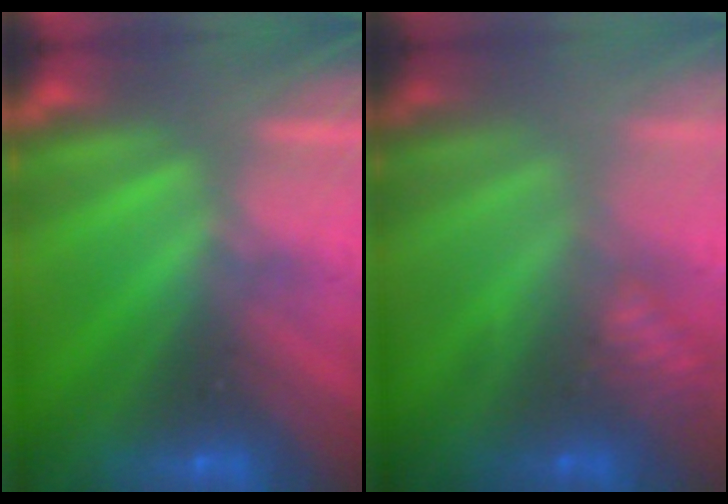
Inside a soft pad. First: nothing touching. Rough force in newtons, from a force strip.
{"total": 2.5}